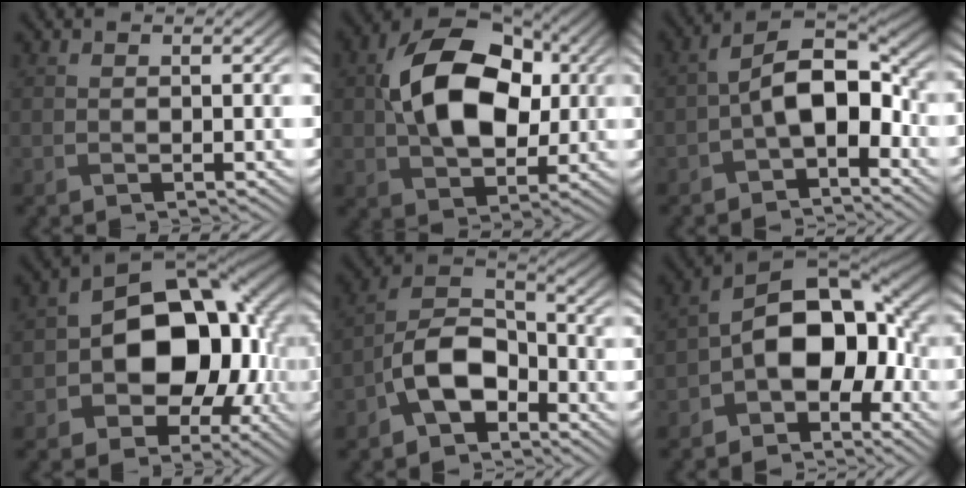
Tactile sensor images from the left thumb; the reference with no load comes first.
{"total": 13.5, "force": [1.5, 8.7, 10.3], "torque": [-0.191, 0.019, 0.018]}
{"total": 7.8, "force": [-1.8, 4.3, 6.3], "torque": [-0.108, 0.013, -0.042]}
{"total": 14.6, "force": [-1.8, 10.3, 10.3], "torque": [-0.157, -0.010, -0.038]}
{"total": 8.6, "force": [-4.2, 5.1, 5.5], "torque": [-0.105, 0.012, -0.099]}
{"total": 11.5, "force": [-3.0, 7.1, 8.6], "torque": [-0.133, 0.009, -0.075]}